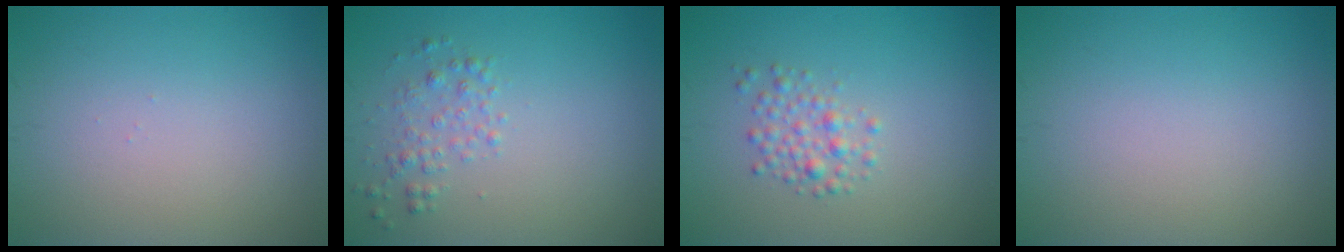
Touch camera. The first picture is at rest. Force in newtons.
{"total": 1.7, "press": 1.7, "slide": 0.1}
{"total": 2.1, "press": 2.1, "slide": 0.1}
{"total": 0.0}